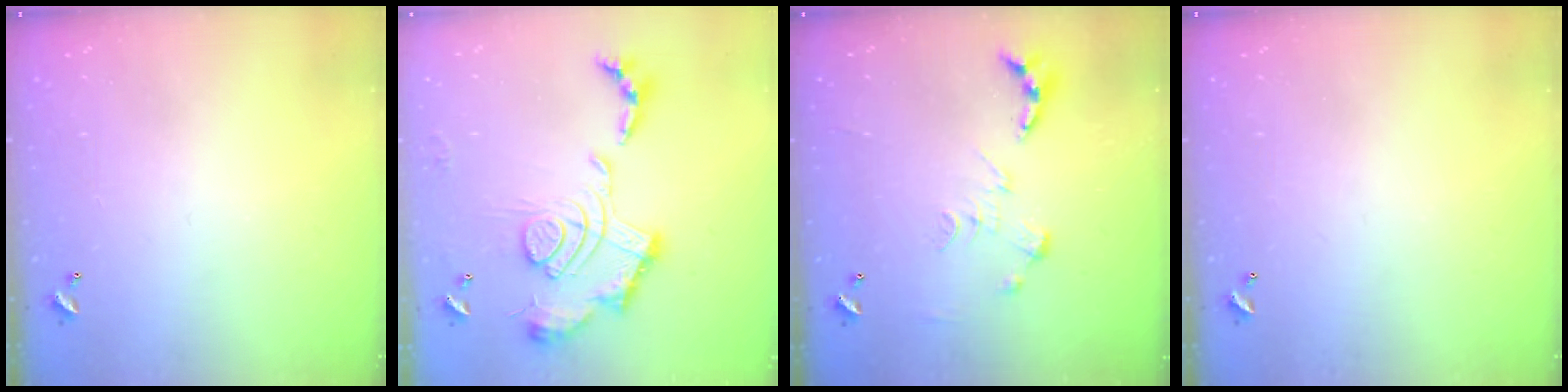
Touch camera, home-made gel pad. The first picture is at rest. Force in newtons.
{"total": 2.4, "press": 1.9, "slide": 1.5}
{"total": 0.0}
{"total": 0.0}